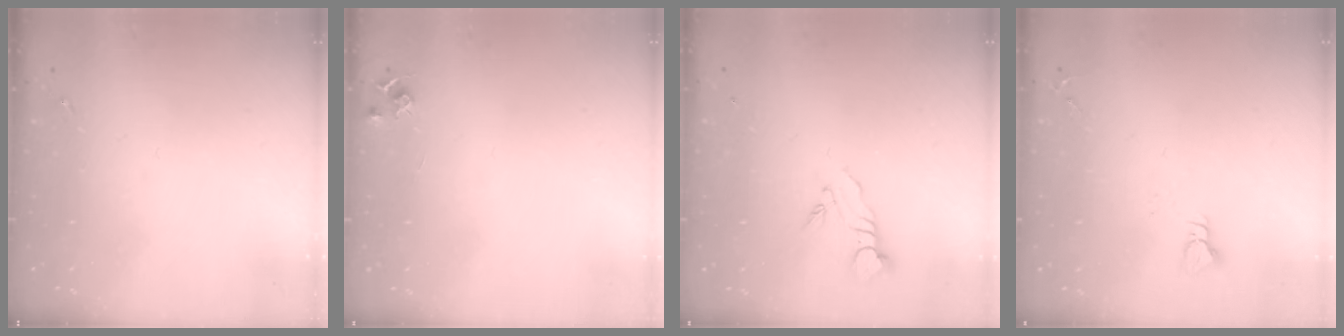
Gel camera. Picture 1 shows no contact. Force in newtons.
{"total": 5.2, "press": 5.2, "slide": 0.7}
{"total": 4.2, "press": 4.2, "slide": 0.1}
{"total": 2.9, "press": 2.9, "slide": 0.3}